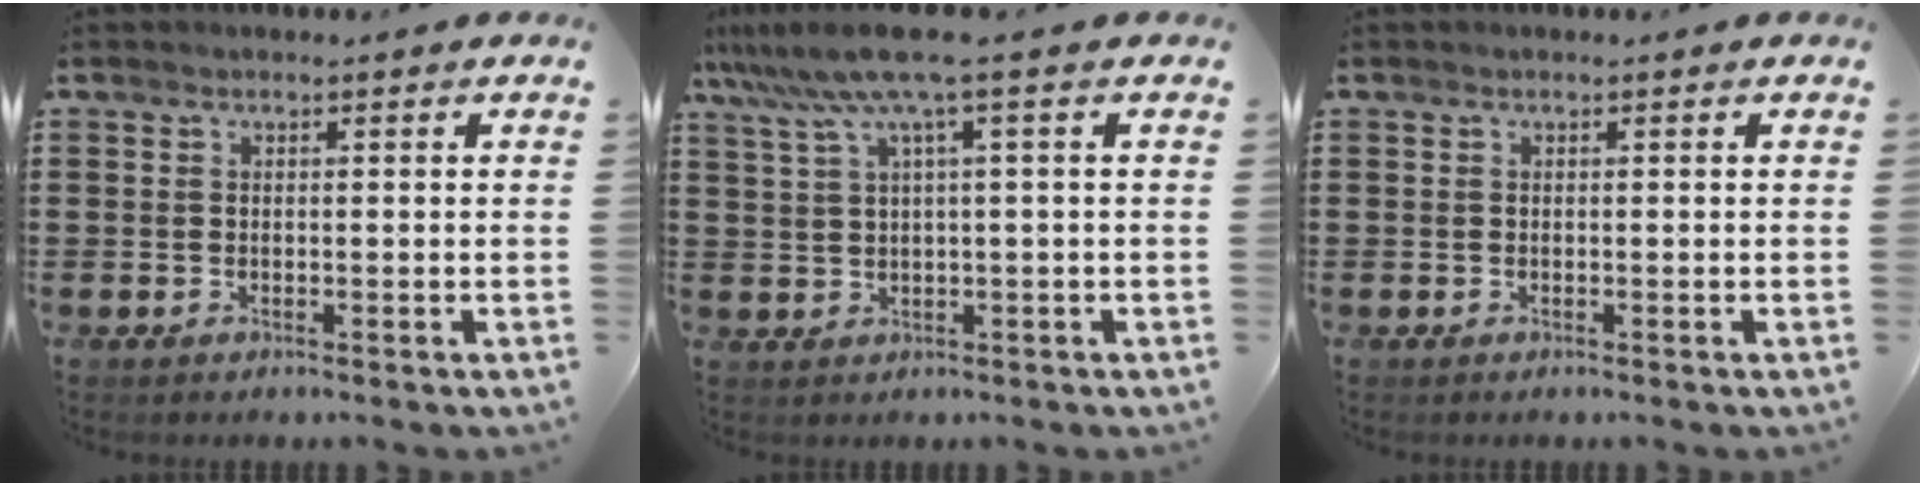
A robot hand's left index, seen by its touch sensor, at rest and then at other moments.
{"total": 7.0, "force": [3.2, -0.2, 6.2], "torque": [-0.143, -0.017, 0.050]}
{"total": 0.0}